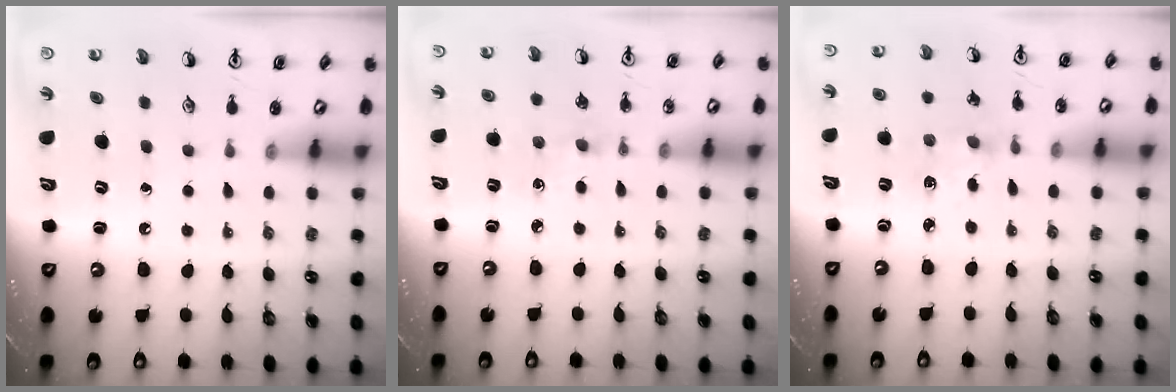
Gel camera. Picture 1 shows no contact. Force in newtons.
{"total": 2.8, "press": 2.7, "slide": 0.4}
{"total": 2.4, "press": 2.4, "slide": 0.3}